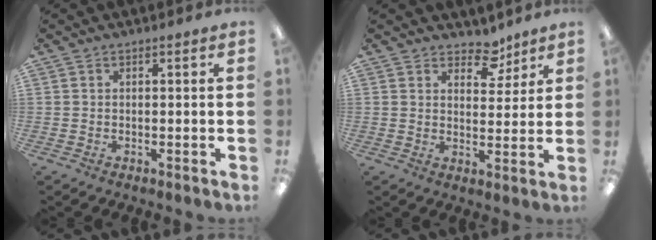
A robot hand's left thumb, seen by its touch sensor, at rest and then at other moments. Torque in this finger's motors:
{"motor_torque": [-0.17, 0.20, -0.34, -0.35, 0.01]}